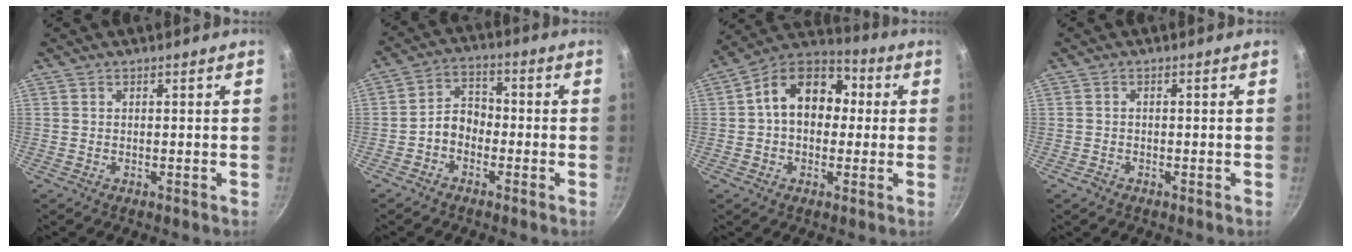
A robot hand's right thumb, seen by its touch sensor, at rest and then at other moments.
{"total": 4.9, "force": [-2.0, 3.4, 2.9], "torque": [-0.033, 0.035, -0.045]}
{"total": 14.4, "force": [1.6, 10.5, 9.6], "torque": [-0.110, 0.035, 0.002]}
{"total": 1.1, "force": [-0.8, 0.7, 0.3], "torque": [-0.010, 0.009, -0.016]}